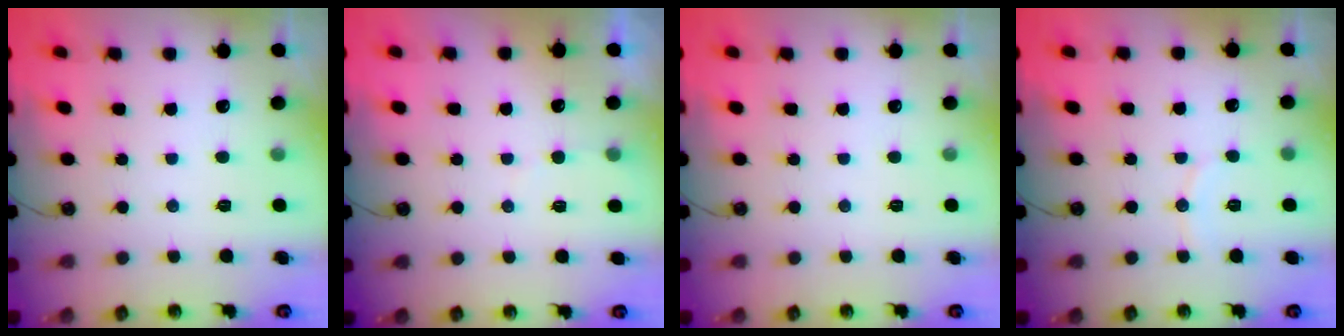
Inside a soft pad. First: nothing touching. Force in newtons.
{"total": 2.6, "press": 2.6, "slide": 0.3}
{"total": 0.0}
{"total": 5.0, "press": 5.0, "slide": 0.2}